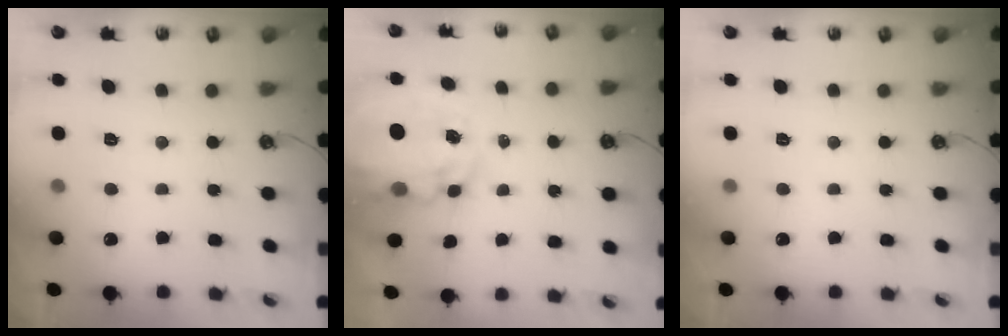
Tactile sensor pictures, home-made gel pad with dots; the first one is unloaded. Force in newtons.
{"total": 11.1, "press": 11.1, "slide": 0.9}
{"total": 0.0}